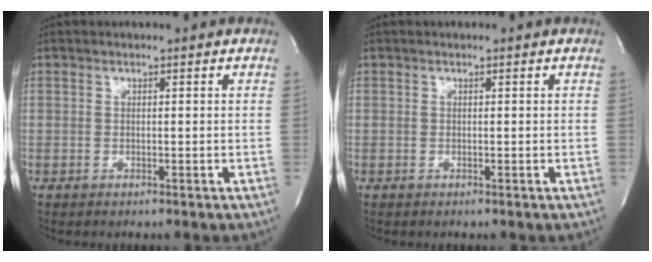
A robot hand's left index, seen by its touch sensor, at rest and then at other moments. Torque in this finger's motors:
{"motor_torque": [0.00, 0.00, -0.01, 0.00]}